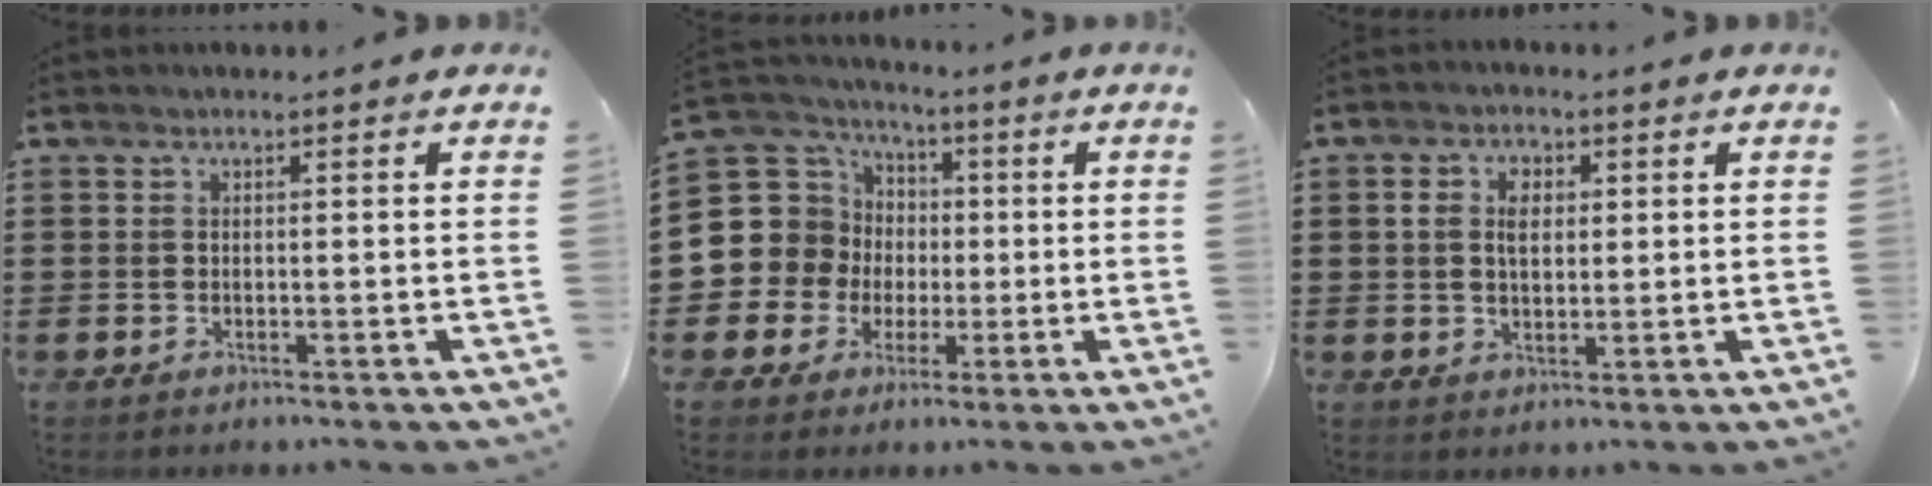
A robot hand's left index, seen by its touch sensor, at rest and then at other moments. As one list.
[{"total": 10.5, "force": [0.1, 10.3, 1.7], "torque": [-0.104, -0.005, 0.004]}, {"total": 4.0, "force": [0.9, 2.6, 2.9], "torque": [-0.056, 0.011, 0.012]}]